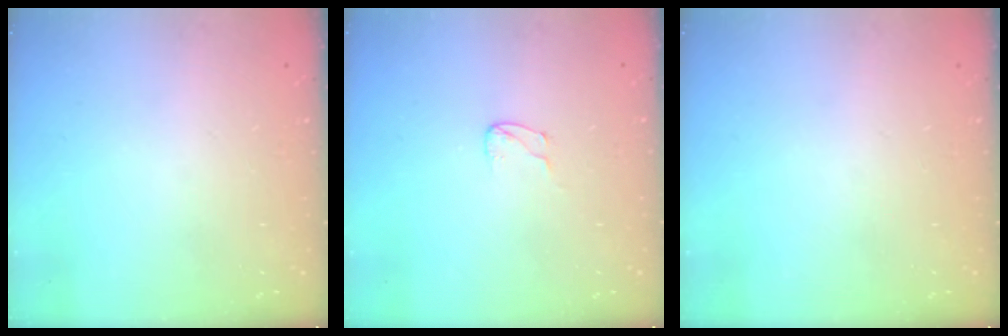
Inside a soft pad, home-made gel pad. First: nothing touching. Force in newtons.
{"total": 4.4, "press": 4.4, "slide": 0.4}
{"total": 0.0}